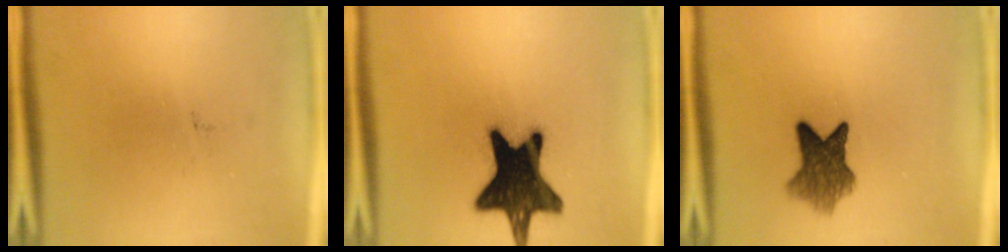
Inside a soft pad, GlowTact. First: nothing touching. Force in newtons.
{"total": 18.1}
{"total": 6.7}